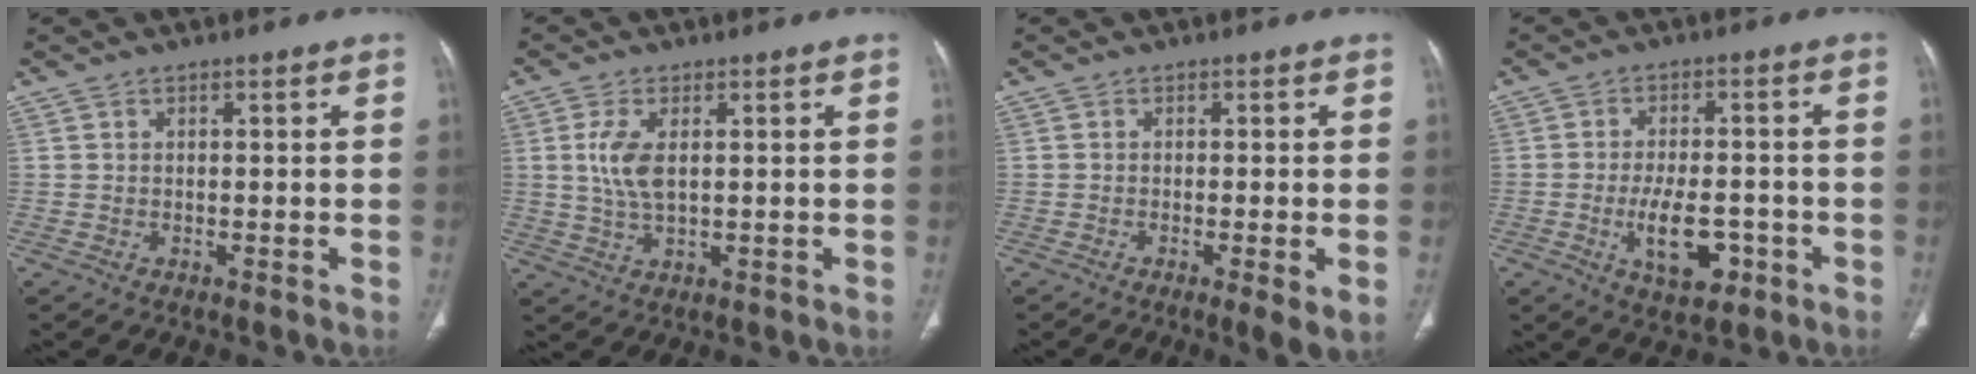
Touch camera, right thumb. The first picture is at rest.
{"total": 5.9, "force": [1.1, 2.6, 5.2], "torque": [-0.117, -0.008, 0.024]}
{"total": 4.4, "force": [-1.3, 0.5, 4.2], "torque": [-0.075, -0.016, -0.023]}
{"total": 8.7, "force": [-3.1, 4.2, 7.0], "torque": [-0.108, 0.008, -0.041]}